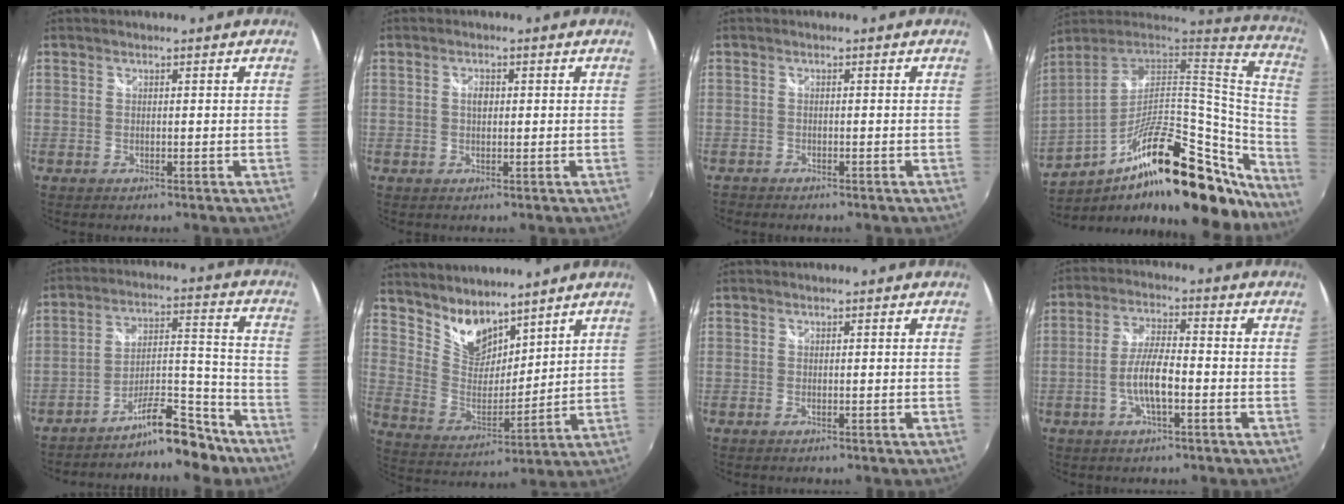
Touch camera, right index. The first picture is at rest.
{"total": 1.7, "force": [0.2, 1.1, 1.3], "torque": [-0.022, 0.005, 0.002]}
{"total": 1.4, "force": [-1.3, 0.5, 0.2], "torque": [-0.012, -0.004, -0.024]}
{"total": 34.0, "force": [-20.1, 11.9, 24.7], "torque": [-0.370, -0.005, -0.305]}
{"total": 11.1, "force": [-9.3, 3.0, 5.2], "torque": [-0.082, 0.042, -0.143]}
{"total": 10.8, "force": [8.8, 5.1, 3.6], "torque": [-0.074, 0.003, 0.179]}
{"total": 0.0}
{"total": 7.1, "force": [-2.3, 1.6, 6.5], "torque": [-0.130, 0.006, -0.043]}